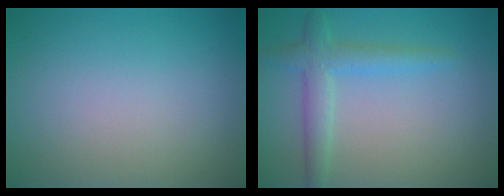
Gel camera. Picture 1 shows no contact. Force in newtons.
{"total": 3.1, "press": 3.1, "slide": 0.2}